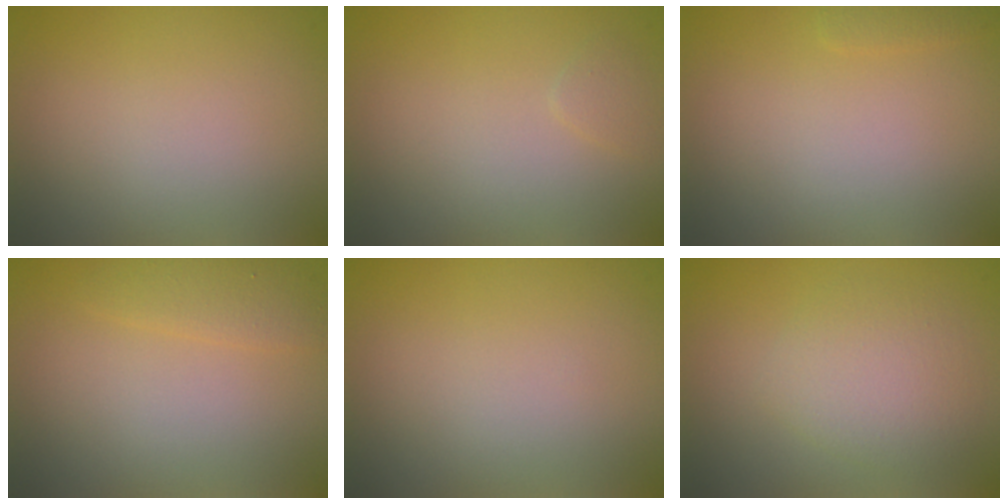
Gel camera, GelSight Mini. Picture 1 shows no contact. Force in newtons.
{"total": 0.7, "press": 0.7, "slide": 0.1}
{"total": 0.7, "press": 0.7, "slide": 0.1}
{"total": 1.7, "press": 1.7, "slide": 0.2}
{"total": 0.0}
{"total": 3.1, "press": 3.1, "slide": 0.0}